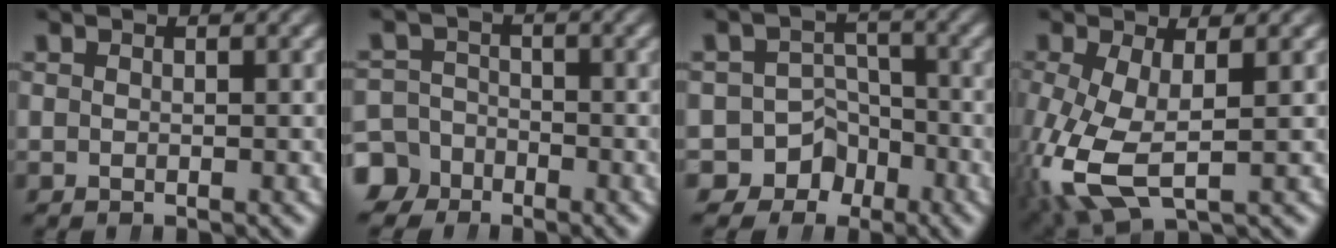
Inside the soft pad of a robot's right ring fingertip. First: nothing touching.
{"total": 4.2, "force": [-3.1, 2.8, -0.1], "torque": [0.027, -0.010, -0.057]}
{"total": 9.6, "force": [-4.4, 8.3, 1.9], "torque": [-0.029, -0.029, -0.081]}
{"total": 6.2, "force": [-1.2, 3.6, 5.0], "torque": [-0.126, -0.037, 0.002]}